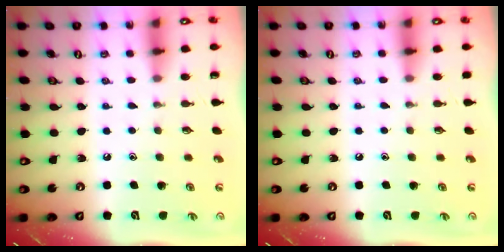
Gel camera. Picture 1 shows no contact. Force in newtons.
{"total": 2.3, "press": 2.3, "slide": 0.4}